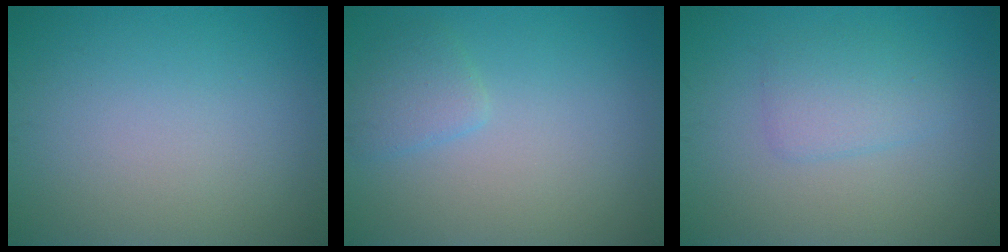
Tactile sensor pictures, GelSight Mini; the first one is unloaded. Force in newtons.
{"total": 1.8, "press": 1.8, "slide": 0.2}
{"total": 2.3, "press": 2.3, "slide": 0.1}